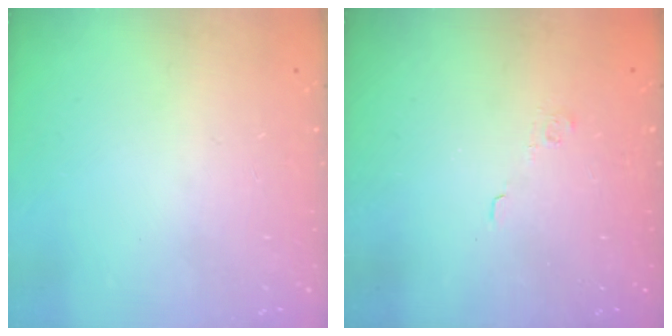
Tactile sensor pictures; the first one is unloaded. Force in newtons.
{"total": 3.6, "press": 3.5, "slide": 0.9}